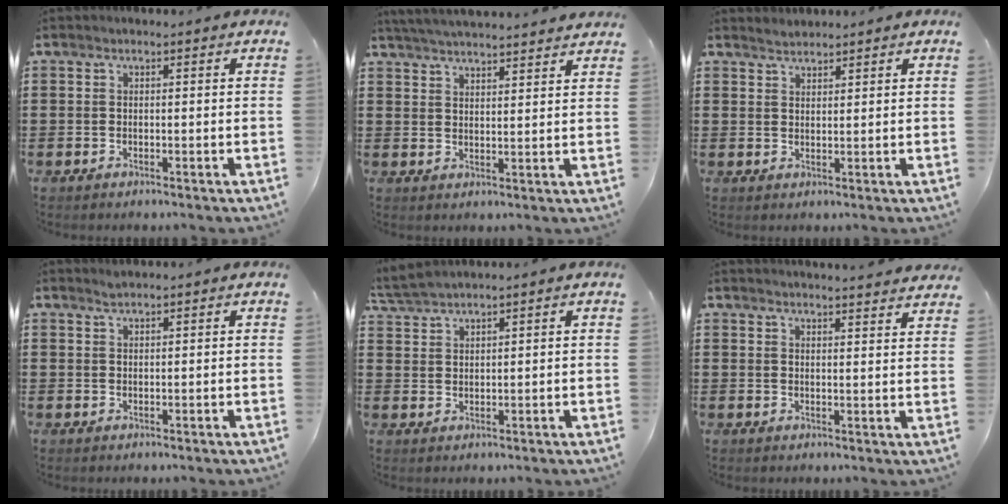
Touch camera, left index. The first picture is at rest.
{"total": 4.0, "force": [4.0, -0.4, 0.5], "torque": [-0.023, -0.017, 0.071]}
{"total": 1.6, "force": [1.6, 0.2, -0.1], "torque": [-0.003, 0.003, 0.032]}
{"total": 1.1, "force": [1.1, 0.0, 0.3], "torque": [-0.008, -0.001, 0.021]}
{"total": 2.7, "force": [2.6, -0.1, 0.8], "torque": [-0.024, 0.000, 0.050]}
{"total": 3.0, "force": [3.0, -0.5, 0.1], "torque": [-0.003, -0.016, 0.053]}